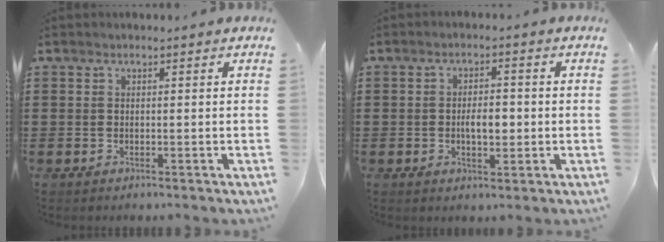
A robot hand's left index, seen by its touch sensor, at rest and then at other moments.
{"total": 3.9, "force": [-0.5, 1.9, 3.4], "torque": [-0.057, 0.004, -0.014]}